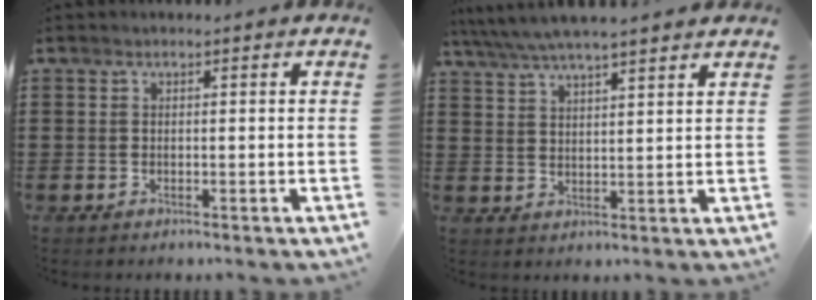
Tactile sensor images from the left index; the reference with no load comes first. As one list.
[{"total": 5.0, "force": [4.5, 0.2, 2.2], "torque": [-0.055, -0.016, 0.080]}]